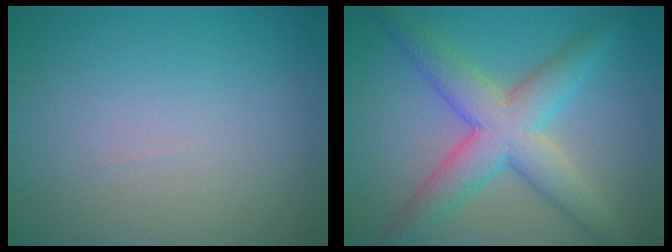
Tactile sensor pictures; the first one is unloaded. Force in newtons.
{"total": 6.3, "press": 6.3, "slide": 0.2}